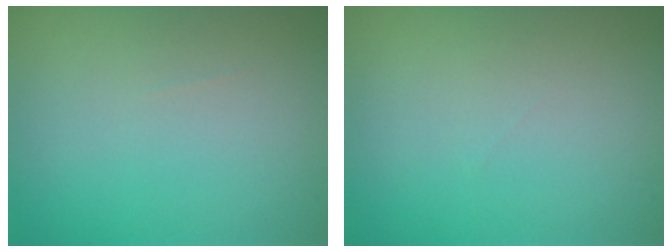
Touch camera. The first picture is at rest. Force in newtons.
{"total": 0.0}